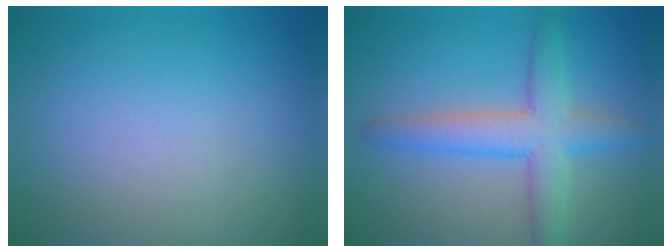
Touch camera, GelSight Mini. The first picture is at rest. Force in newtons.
{"total": 5.0, "press": 5.0, "slide": 0.2}